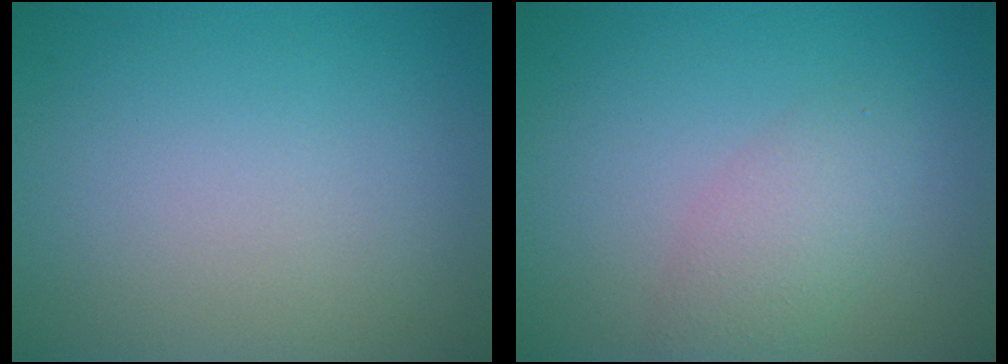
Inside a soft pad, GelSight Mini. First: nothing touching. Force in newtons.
{"total": 2.8, "press": 2.8, "slide": 0.0}